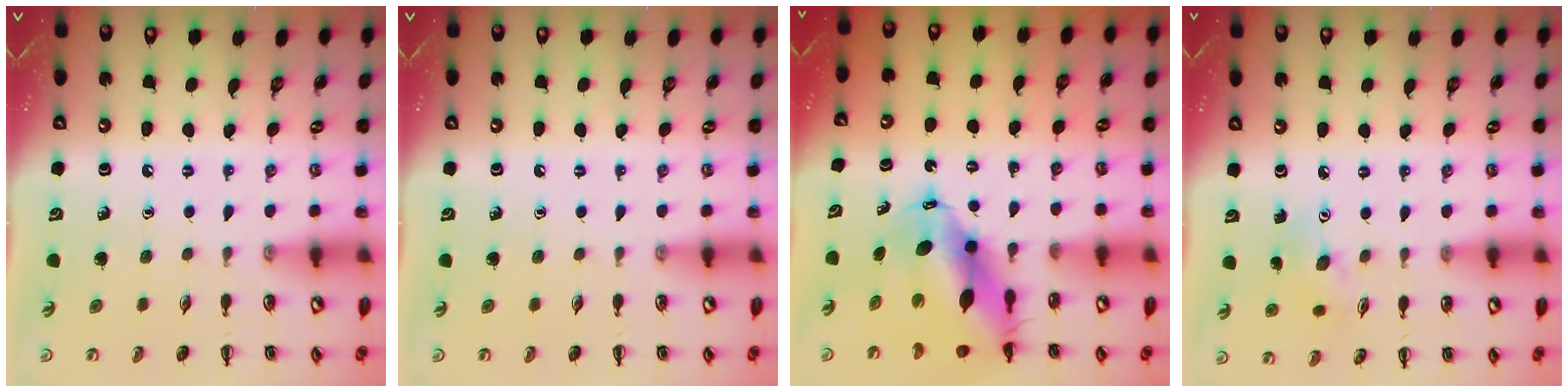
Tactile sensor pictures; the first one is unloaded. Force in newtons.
{"total": 0.0}
{"total": 11.5, "press": 11.1, "slide": 3.0}
{"total": 4.5, "press": 4.4, "slide": 0.5}